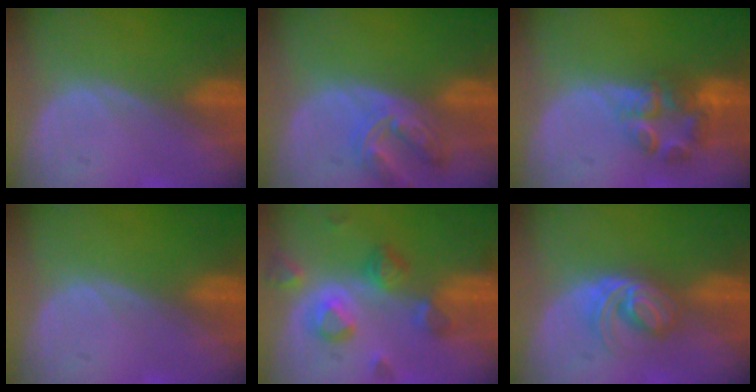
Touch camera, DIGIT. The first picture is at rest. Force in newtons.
{"total": 7.6, "press": 6.6, "slide": 3.6}
{"total": 6.9, "press": 6.0, "slide": 3.4}
{"total": 0.0}
{"total": 7.2, "press": 7.1, "slide": 1.0}
{"total": 6.0, "press": 5.2, "slide": 3.1}